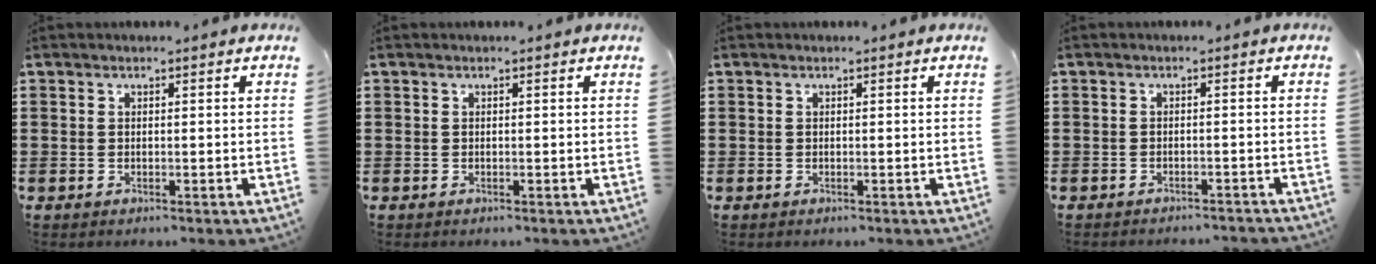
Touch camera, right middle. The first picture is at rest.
{"total": 0.0}
{"total": 0.0}
{"total": 1.4, "force": [-1.4, 0.0, -0.1], "torque": [-0.003, 0.002, -0.030]}